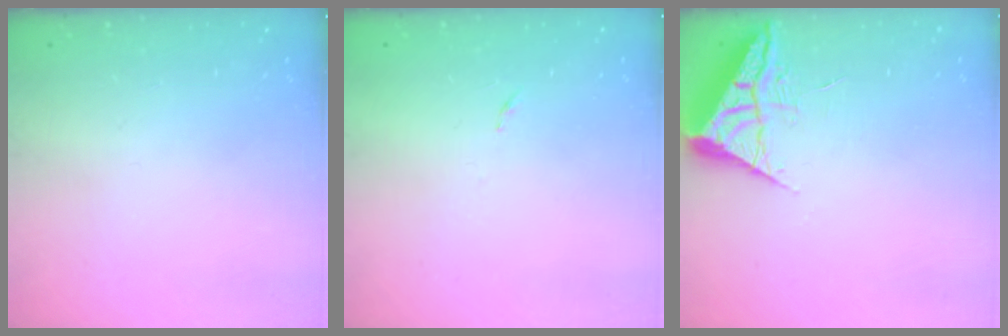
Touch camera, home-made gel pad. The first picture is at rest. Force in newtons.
{"total": 2.6, "press": 2.6, "slide": 0.4}
{"total": 6.3, "press": 6.3, "slide": 0.9}